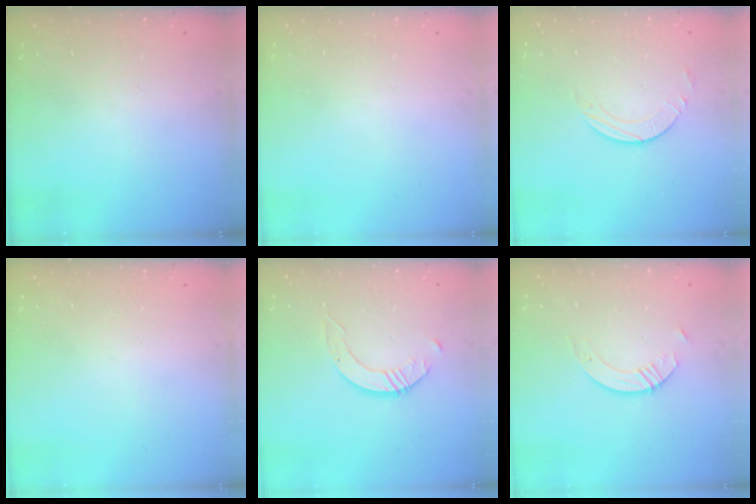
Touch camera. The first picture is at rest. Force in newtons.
{"total": 0.0}
{"total": 2.2, "press": 2.2, "slide": 0.2}
{"total": 0.0}
{"total": 2.9, "press": 2.9, "slide": 0.2}
{"total": 4.7, "press": 4.7, "slide": 0.5}